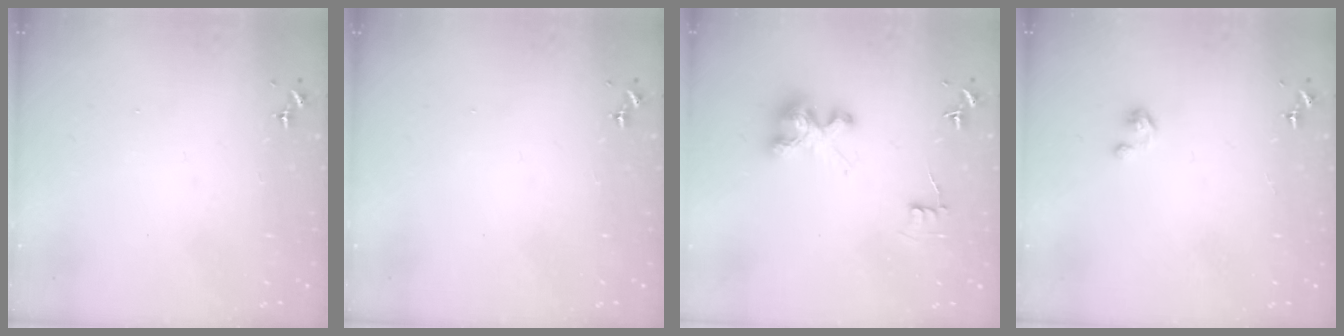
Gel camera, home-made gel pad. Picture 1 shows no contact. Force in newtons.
{"total": 0.0}
{"total": 6.9, "press": 6.9, "slide": 0.1}
{"total": 2.7, "press": 2.7, "slide": 0.3}